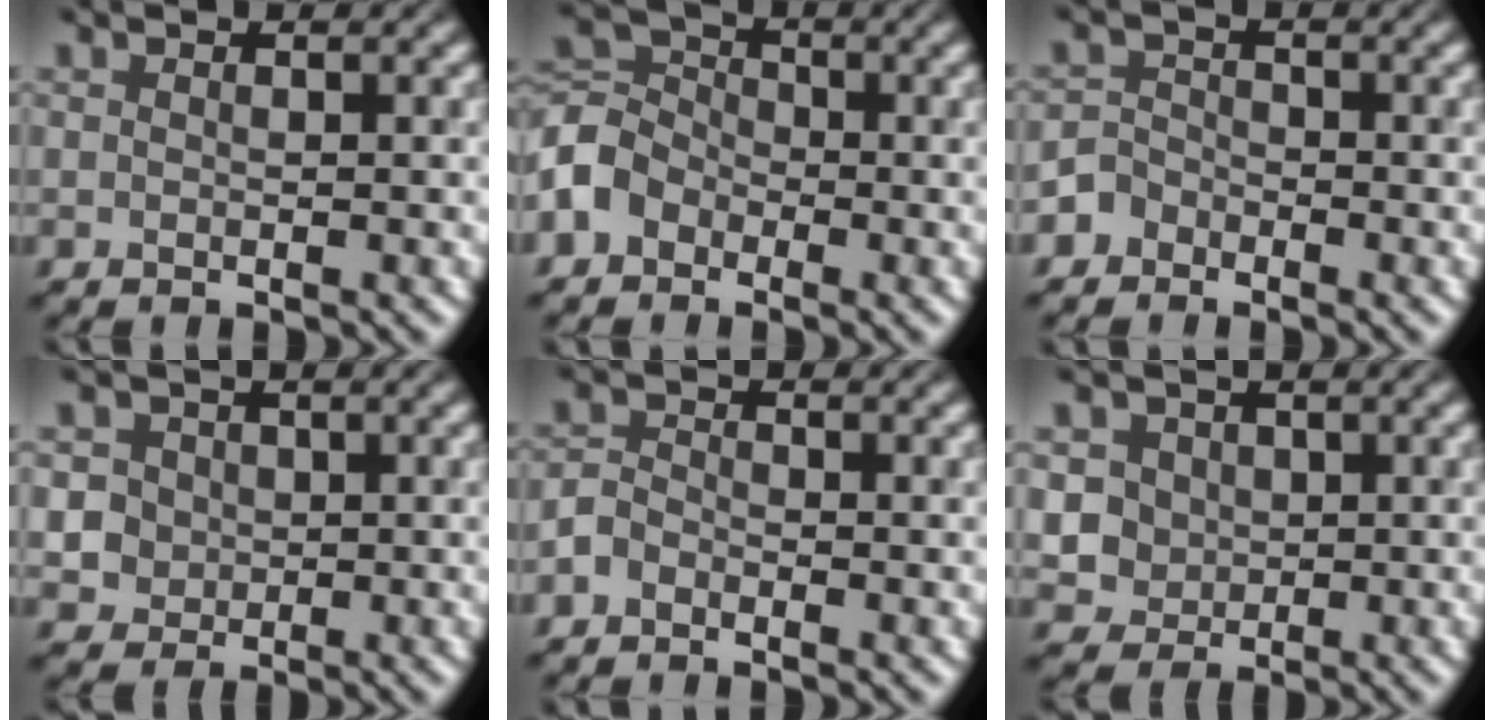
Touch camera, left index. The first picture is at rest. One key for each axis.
{"total": 3.6, "fx": -2.3, "fy": 2.7, "fz": 0.8, "tx": -0.018, "ty": 0.007, "tz": -0.059}
{"total": 1.9, "fx": -1.6, "fy": 0.8, "fz": -0.6, "tx": 0.019, "ty": 0.010, "tz": -0.033}
{"total": 3.4, "fx": -0.2, "fy": 3.4, "fz": 0.4, "tx": 0.007, "ty": 0.019, "tz": -0.003}
{"total": 1.6, "fx": -1.5, "fy": 0.6, "fz": 0.0, "tx": 0.003, "ty": 0.003, "tz": -0.033}
{"total": 3.5, "fx": 0.3, "fy": 3.4, "fz": 0.6, "tx": -0.001, "ty": 0.008, "tz": 0.005}